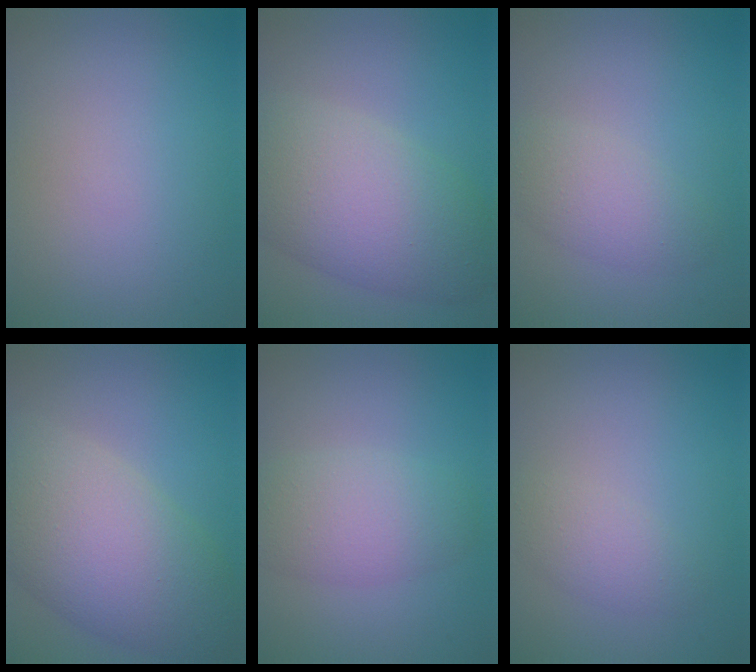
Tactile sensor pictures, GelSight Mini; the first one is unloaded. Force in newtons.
{"total": 9.0, "press": 9.0, "slide": 0.4}
{"total": 2.9, "press": 2.9, "slide": 0.2}
{"total": 9.9, "press": 9.9, "slide": 0.7}
{"total": 4.0, "press": 4.0, "slide": 0.3}
{"total": 2.1, "press": 2.1, "slide": 0.1}